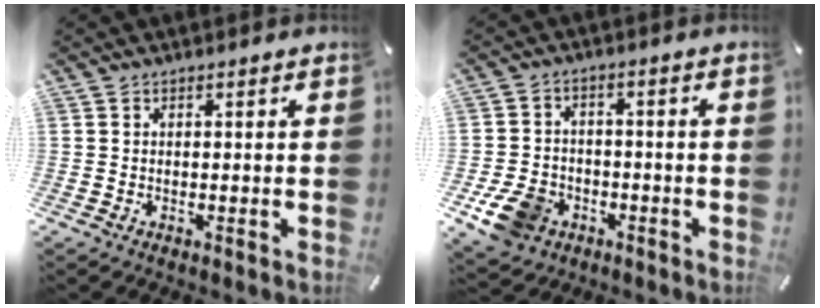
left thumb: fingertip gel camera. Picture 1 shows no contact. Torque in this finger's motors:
{"motor_torque": [0.28, 1.04, 0.11, -0.01, -0.05]}